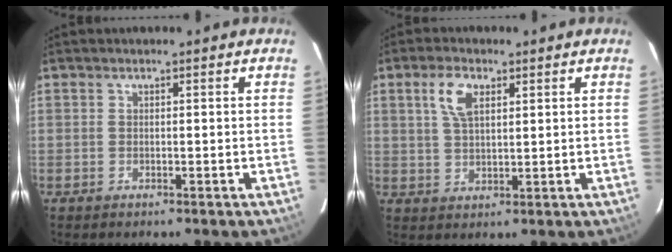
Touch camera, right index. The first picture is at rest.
{"total": 5.6, "force": [2.4, 2.8, 4.3], "torque": [-0.082, 0.010, 0.048]}